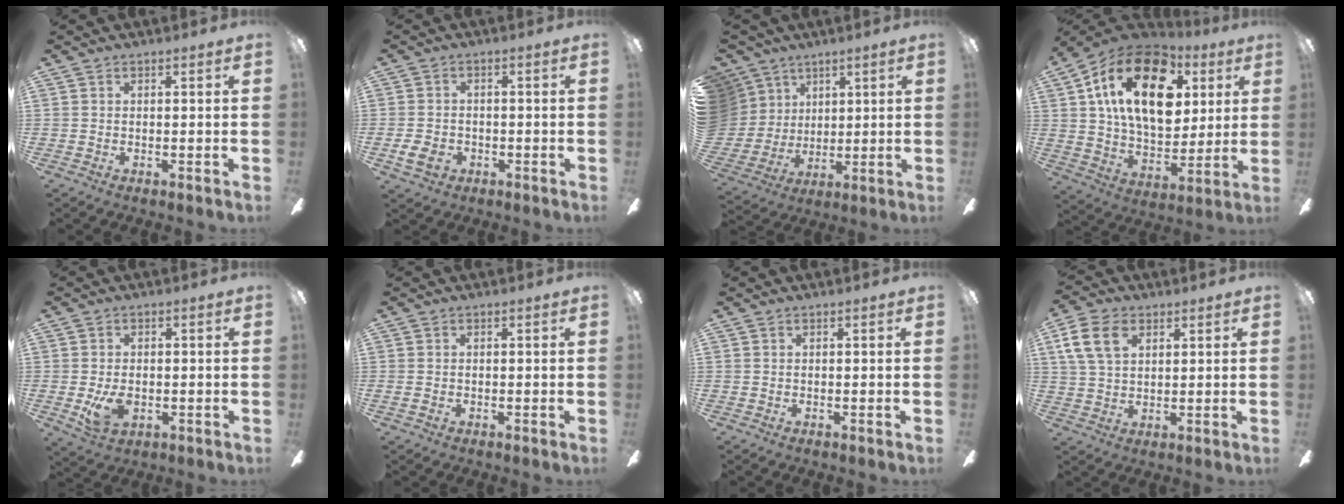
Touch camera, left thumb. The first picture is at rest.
{"total": 4.8, "force": [-1.9, 3.6, 2.6], "torque": [-0.050, 0.003, -0.037]}
{"total": 12.1, "force": [5.0, 10.5, 3.2], "torque": [-0.090, -0.027, 0.105]}
{"total": 23.3, "force": [10.1, 13.7, 15.9], "torque": [-0.282, -0.021, 0.172]}
{"total": 6.5, "force": [-1.4, 4.3, 4.7], "torque": [-0.084, -0.001, -0.026]}
{"total": 0.7, "force": [-0.2, 0.5, 0.4], "torque": [-0.008, 0.003, -0.005]}
{"total": 0.0}
{"total": 9.9, "force": [4.2, 6.6, 6.0], "torque": [-0.134, 0.008, 0.080]}